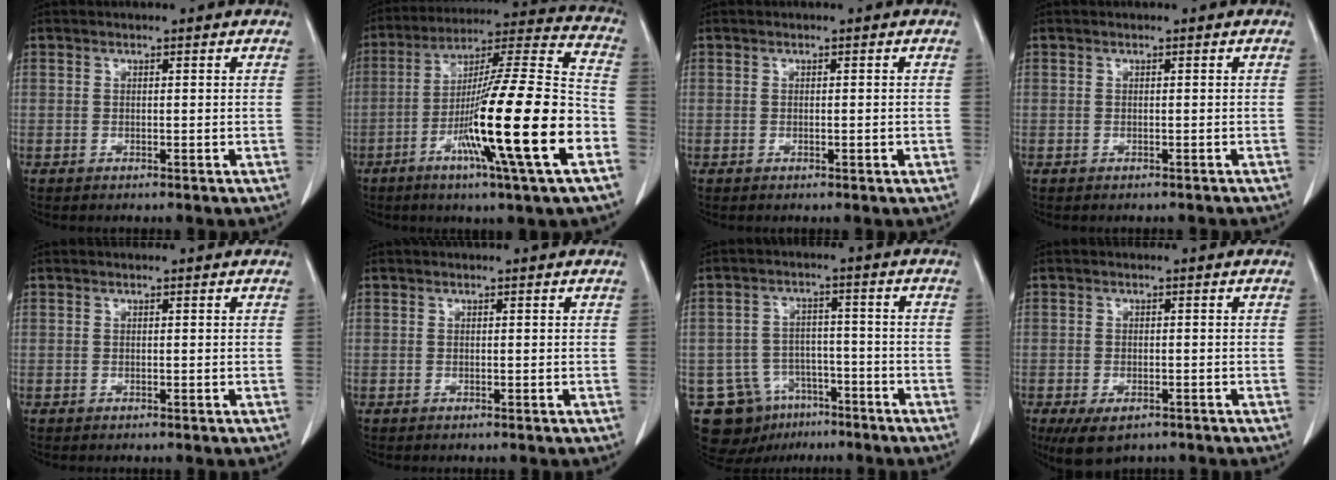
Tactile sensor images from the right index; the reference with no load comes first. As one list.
[{"total": 22.4, "force": [-7.9, -0.3, 20.9], "torque": [-0.339, -0.022, -0.141]}, {"total": 0.7, "force": [-0.2, 0.1, 0.6], "torque": [-0.012, -0.002, 0.001]}, {"total": 1.1, "force": [-1.0, 0.4, 0.0], "torque": [-0.005, 0.000, -0.016]}, {"total": 0.0}, {"total": 0.0}, {"total": 10.5, "force": [-6.2, 7.9, 3.0], "torque": [-0.057, 0.022, -0.087]}, {"total": 5.5, "force": [-3.6, 2.6, 3.2], "torque": [-0.060, -0.011, -0.052]}]